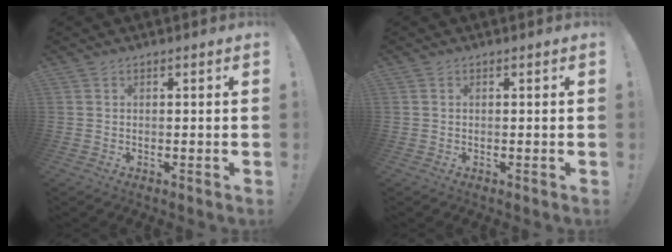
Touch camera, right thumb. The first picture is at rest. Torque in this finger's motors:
{"motor_torque": [0.11, 0.01, -0.15, 0.10, -0.03]}